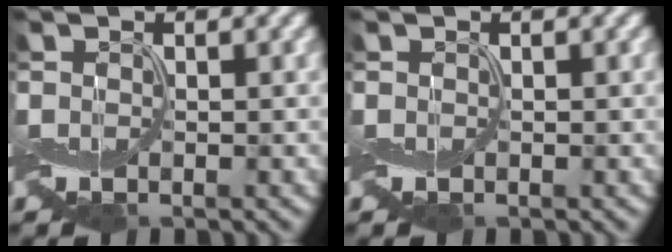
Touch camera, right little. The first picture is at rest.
{"total": 0.0}